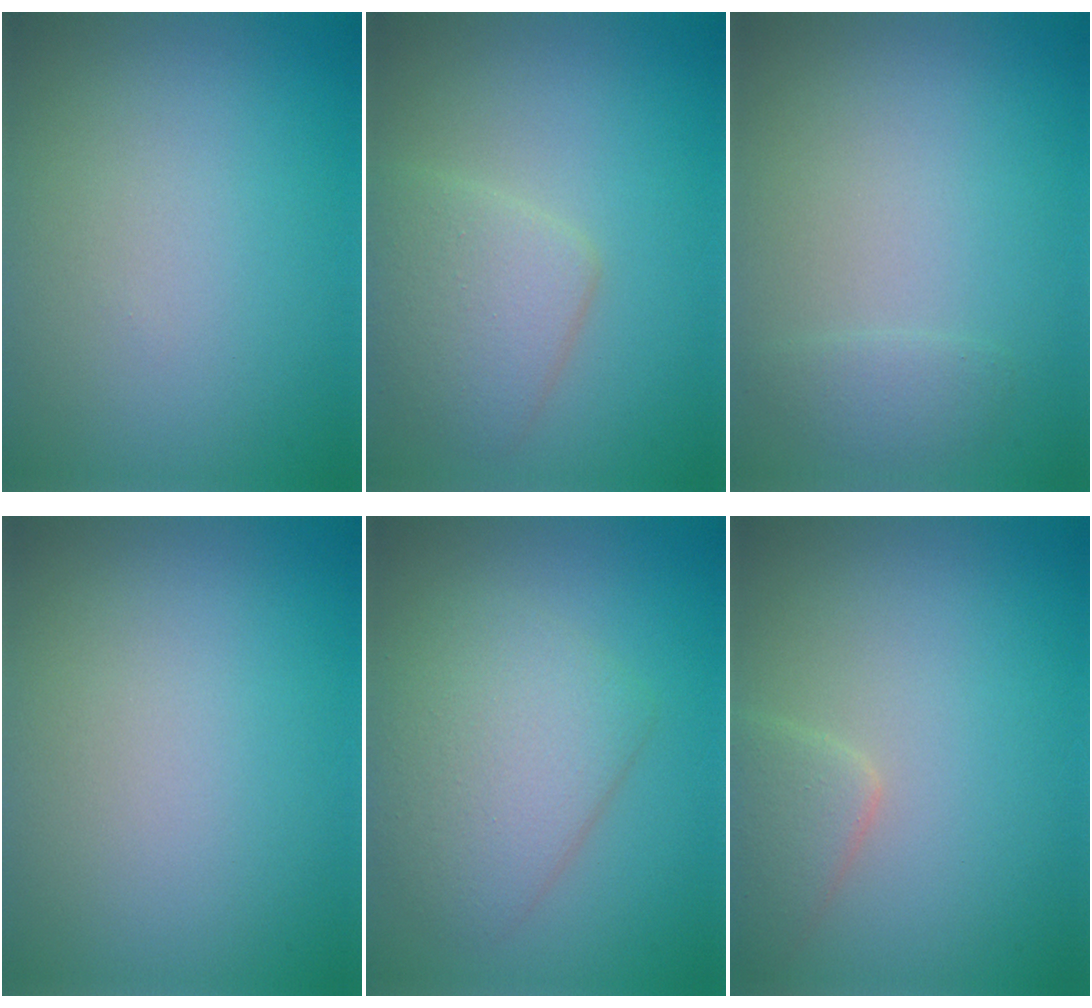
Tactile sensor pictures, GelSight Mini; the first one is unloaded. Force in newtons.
{"total": 3.6, "press": 3.6, "slide": 0.1}
{"total": 1.1, "press": 1.1, "slide": 0.0}
{"total": 0.0}
{"total": 4.6, "press": 4.6, "slide": 0.1}
{"total": 2.4, "press": 2.4, "slide": 0.1}